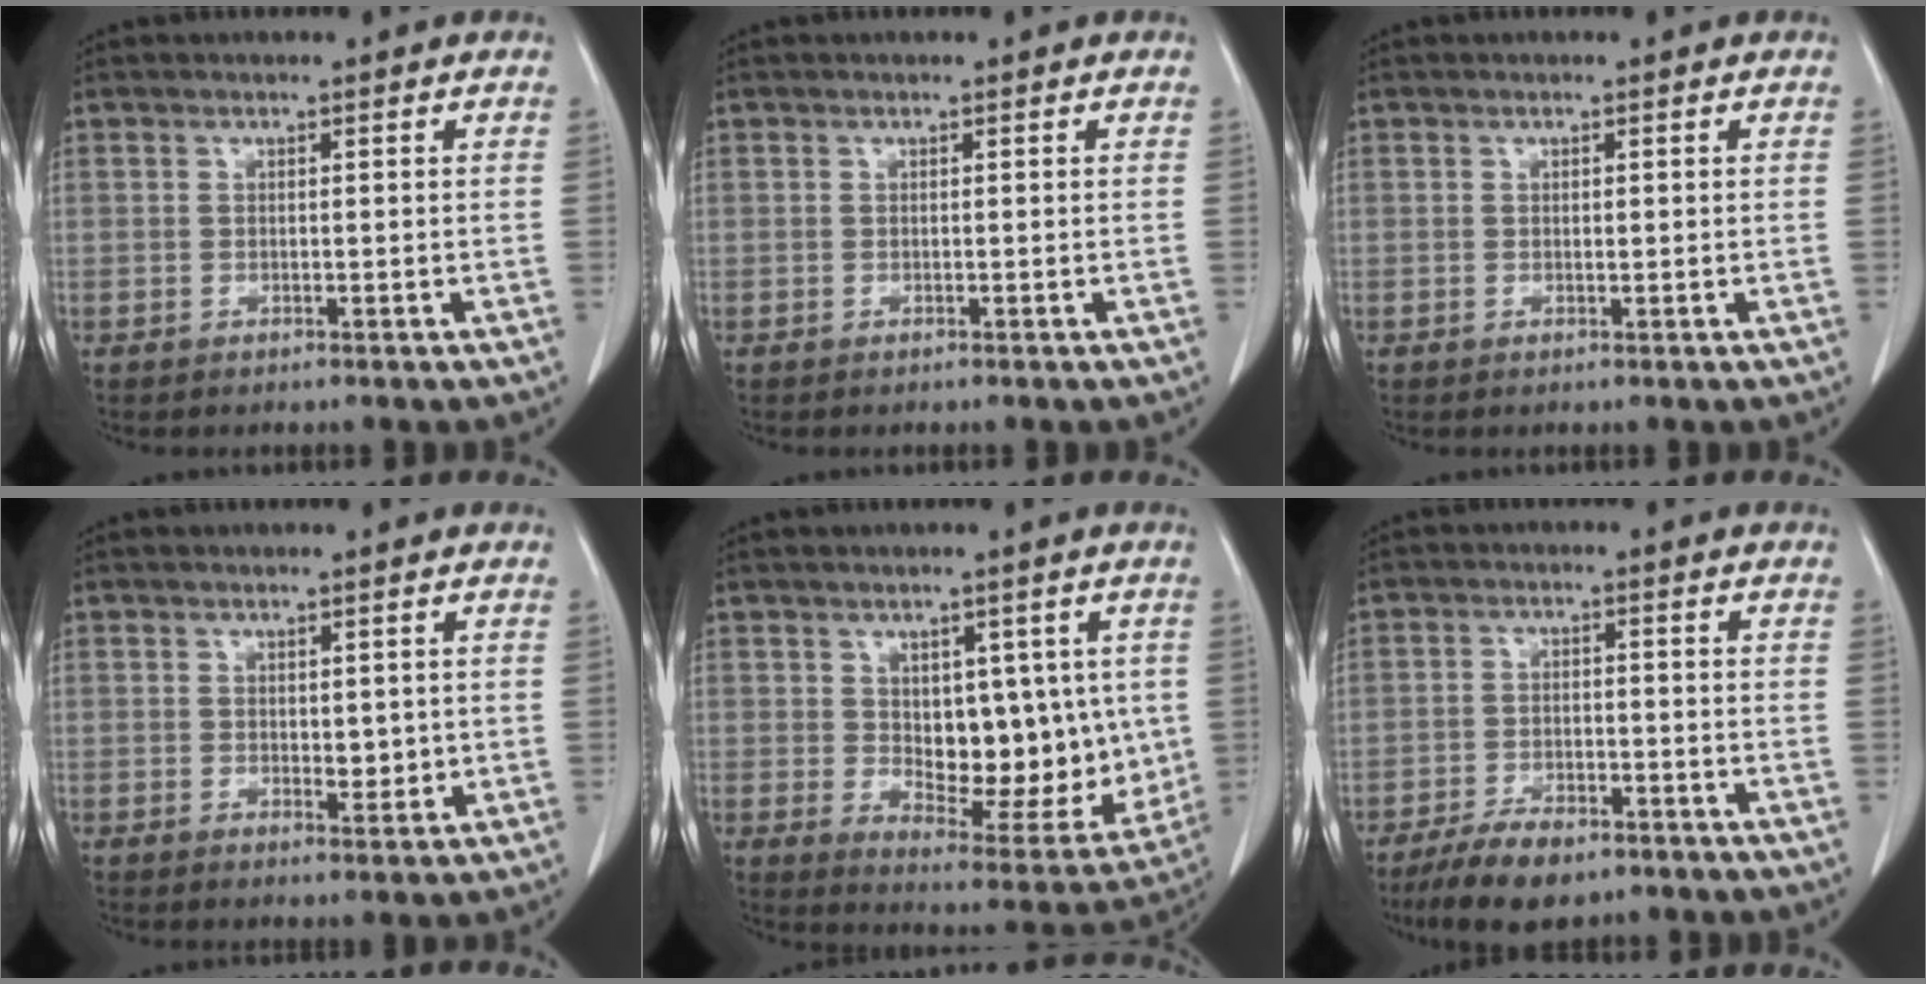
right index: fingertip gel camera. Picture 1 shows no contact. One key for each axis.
{"total": 0.0}
{"total": 0.5, "fx": 0.1, "fy": 0.2, "fz": 0.5, "tx": -0.008, "ty": 0.000, "tz": 0.001}
{"total": 2.6, "fx": 0.1, "fy": 1.4, "fz": 2.2, "tx": -0.028, "ty": -0.005, "tz": 0.007}
{"total": 14.2, "fx": 0.9, "fy": 7.5, "fz": 12.0, "tx": -0.153, "ty": -0.004, "tz": 0.036}
{"total": 7.5, "fx": -5.8, "fy": 2.5, "fz": 4.1, "tx": -0.073, "ty": -0.009, "tz": -0.100}